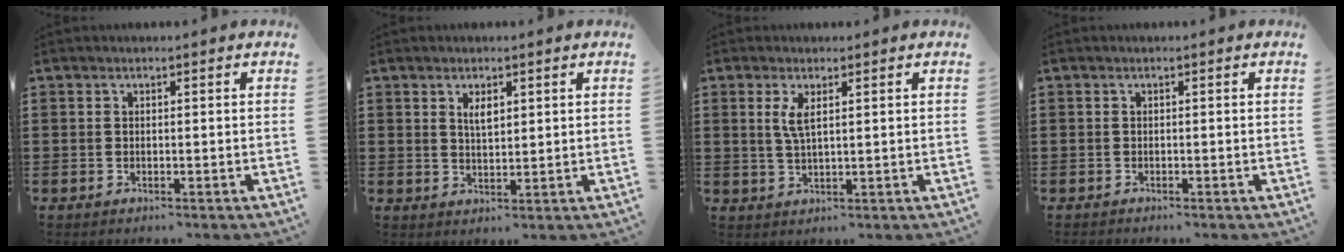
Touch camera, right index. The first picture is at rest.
{"total": 2.5, "force": [1.3, 1.0, 1.9], "torque": [-0.032, 0.001, 0.020]}
{"total": 3.0, "force": [1.1, 0.8, 2.7], "torque": [-0.057, 0.005, 0.018]}
{"total": 0.0}